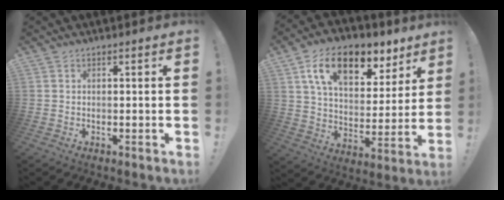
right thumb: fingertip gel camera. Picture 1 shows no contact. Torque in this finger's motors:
{"motor_torque": [0.24, 0.61, 1.21, 0.84, 0.50]}